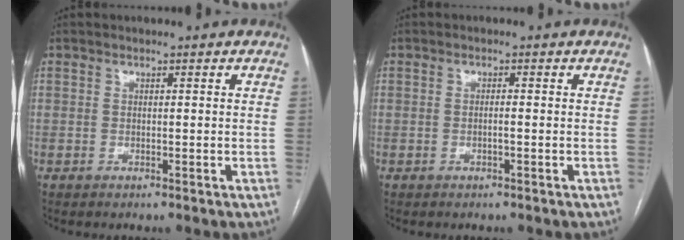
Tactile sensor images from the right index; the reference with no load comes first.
{"total": 1.0, "force": [-0.3, 0.0, 0.9], "torque": [-0.016, 0.001, -0.005]}